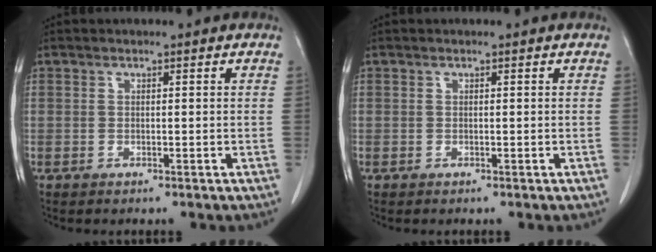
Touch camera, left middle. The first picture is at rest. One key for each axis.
{"total": 0.0}